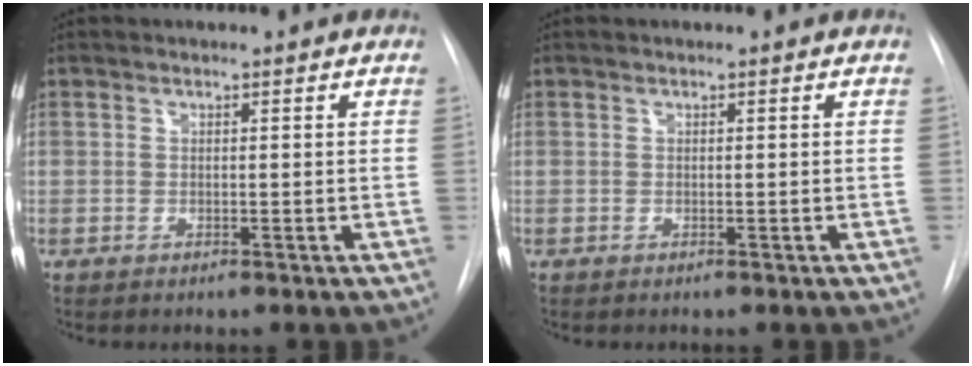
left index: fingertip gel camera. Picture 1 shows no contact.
{"total": 0.0}